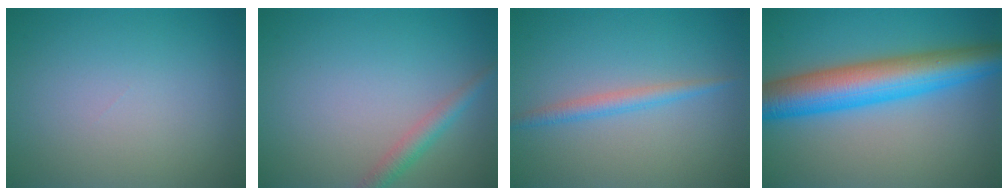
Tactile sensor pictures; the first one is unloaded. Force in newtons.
{"total": 2.0, "press": 2.0, "slide": 0.0}
{"total": 1.8, "press": 1.8, "slide": 0.1}
{"total": 9.0, "press": 8.9, "slide": 0.2}